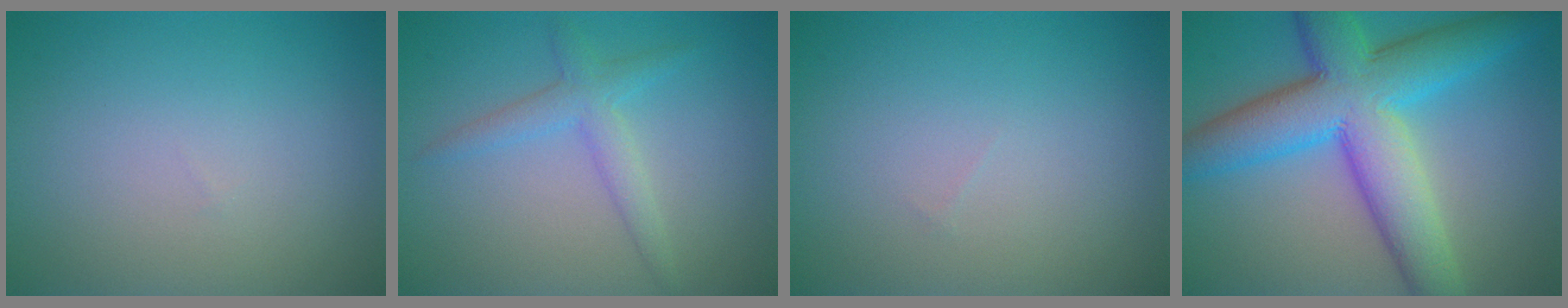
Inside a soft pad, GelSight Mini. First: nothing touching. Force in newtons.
{"total": 2.5, "press": 2.5, "slide": 0.1}
{"total": 0.0}
{"total": 10.8, "press": 10.8, "slide": 0.1}